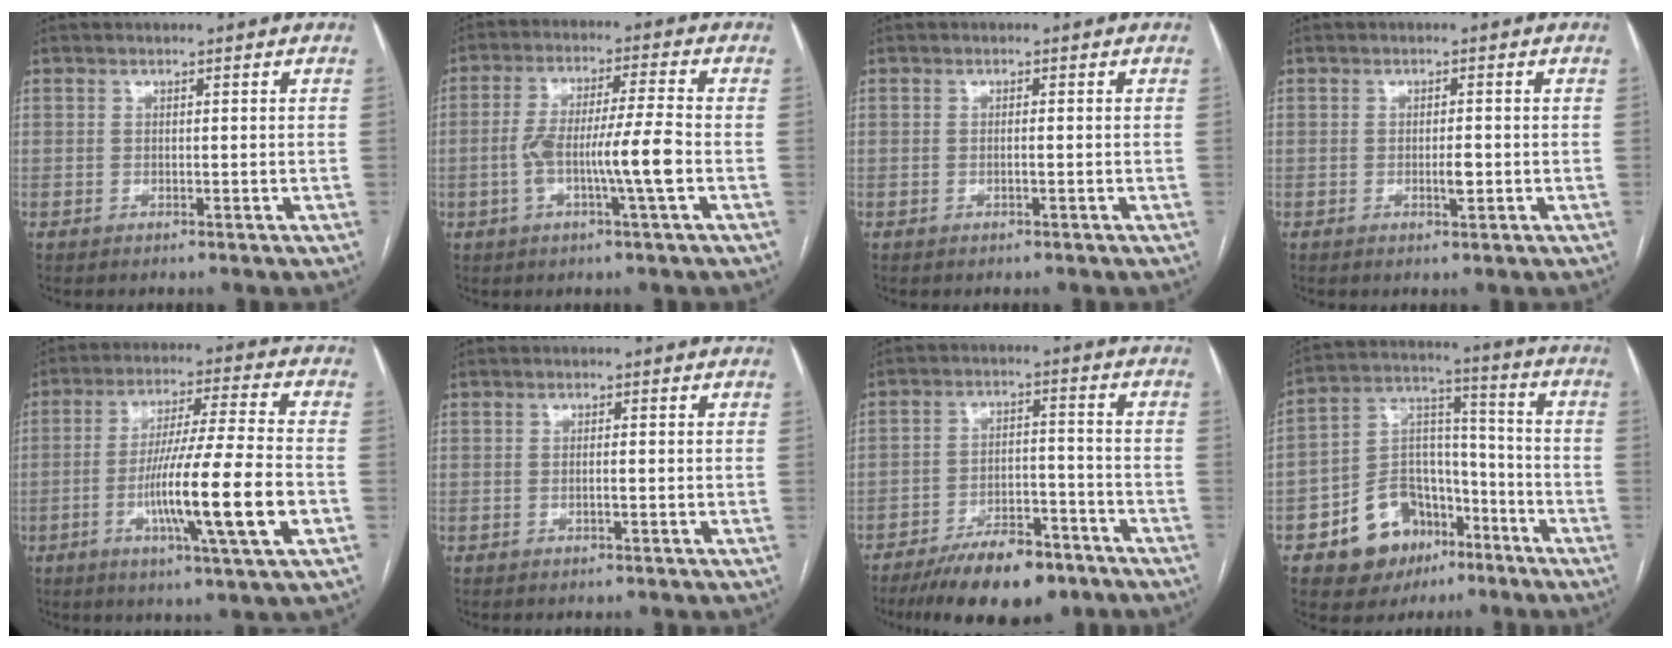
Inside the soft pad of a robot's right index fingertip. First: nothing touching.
{"total": 9.3, "force": [-2.3, -0.3, 9.0], "torque": [-0.170, 0.006, -0.044]}
{"total": 0.7, "force": [-0.2, -0.2, 0.6], "torque": [-0.013, 0.000, -0.002]}
{"total": 1.9, "force": [-0.4, 0.2, 1.8], "torque": [-0.032, -0.001, -0.007]}
{"total": 15.9, "force": [-4.4, -0.5, 15.3], "torque": [-0.271, -0.012, -0.078]}
{"total": 0.8, "force": [-0.2, -0.2, 0.8], "torque": [-0.016, 0.000, -0.003]}
{"total": 12.8, "force": [-9.6, 4.5, 7.2], "torque": [-0.109, 0.005, -0.156]}
{"total": 13.7, "force": [-7.5, 9.6, 6.3], "torque": [-0.107, 0.046, -0.117]}